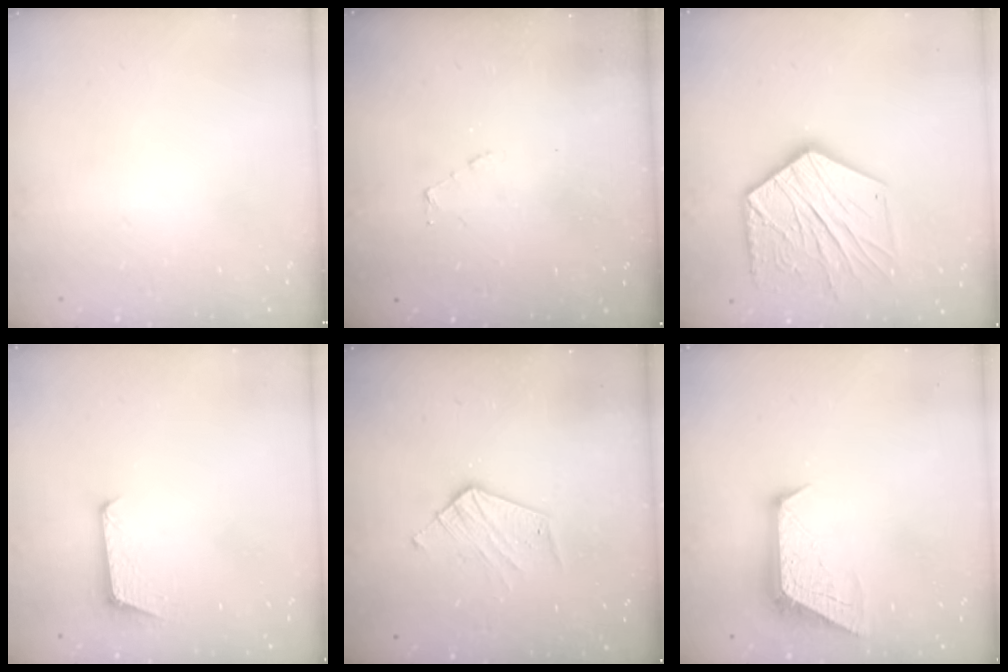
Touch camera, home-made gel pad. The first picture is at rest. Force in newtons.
{"total": 2.9, "press": 2.9, "slide": 0.3}
{"total": 18.1, "press": 18.1, "slide": 1.3}
{"total": 5.8, "press": 5.7, "slide": 0.5}
{"total": 7.8, "press": 7.8, "slide": 0.2}
{"total": 9.8, "press": 9.8, "slide": 0.7}